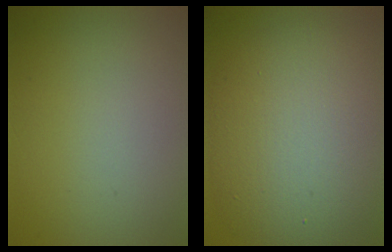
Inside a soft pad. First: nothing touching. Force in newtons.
{"total": 10.9, "press": 10.9, "slide": 0.6}